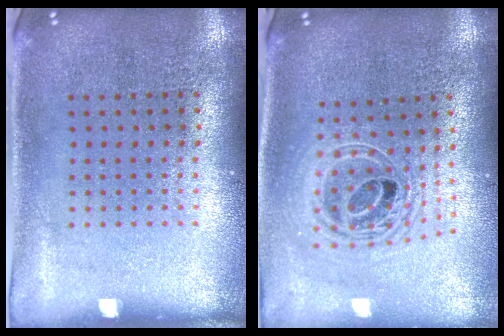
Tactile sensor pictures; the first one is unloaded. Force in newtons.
{"total": 2.2, "press": 1.7, "slide": 1.4}